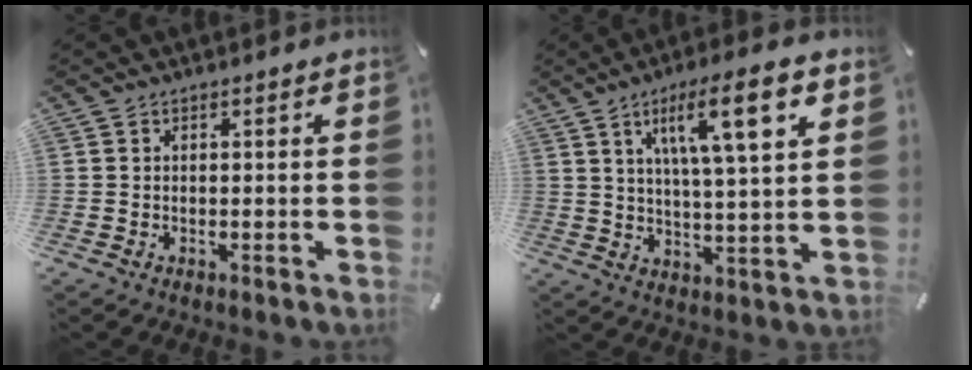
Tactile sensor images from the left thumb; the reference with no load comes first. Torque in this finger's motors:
{"motor_torque": [0.66, 0.66, 1.40, -1.37, 0.30]}